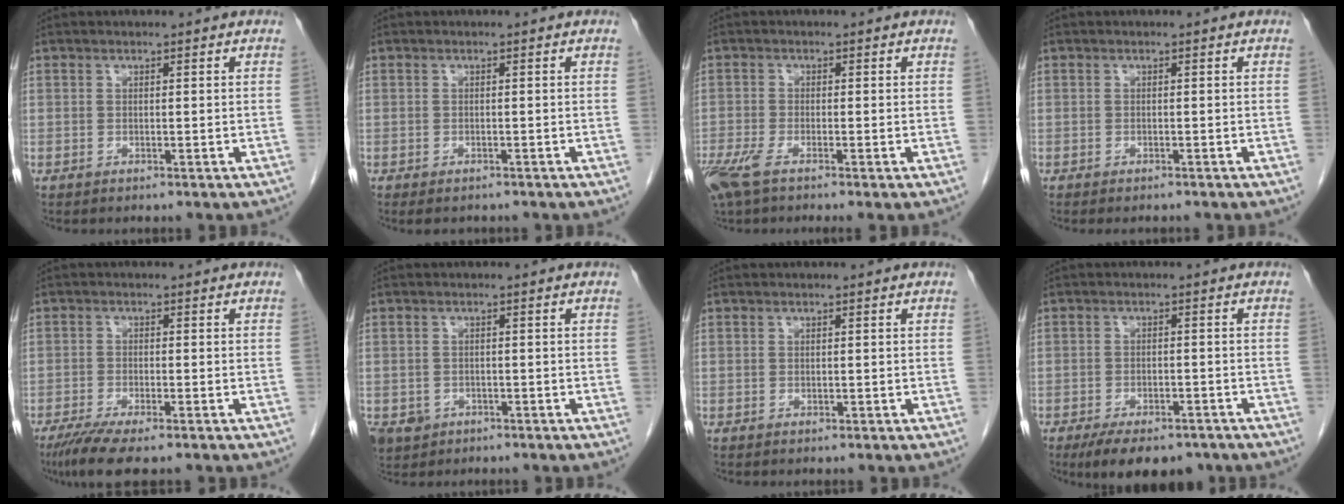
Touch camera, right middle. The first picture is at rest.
{"total": 2.6, "force": [-2.2, 0.9, 1.0], "torque": [-0.010, -0.005, -0.025]}
{"total": 5.0, "force": [-3.2, 0.8, 3.7], "torque": [-0.074, -0.015, -0.062]}
{"total": 1.8, "force": [-1.6, 0.3, 0.7], "torque": [-0.012, -0.004, -0.018]}
{"total": 6.9, "force": [-5.1, 1.0, 4.6], "torque": [-0.077, -0.016, -0.083]}
{"total": 5.4, "force": [-2.7, 4.4, 1.4], "torque": [-0.032, 0.001, -0.038]}
{"total": 0.0}
{"total": 10.3, "force": [-7.8, 4.1, 5.4], "torque": [-0.074, -0.004, -0.113]}